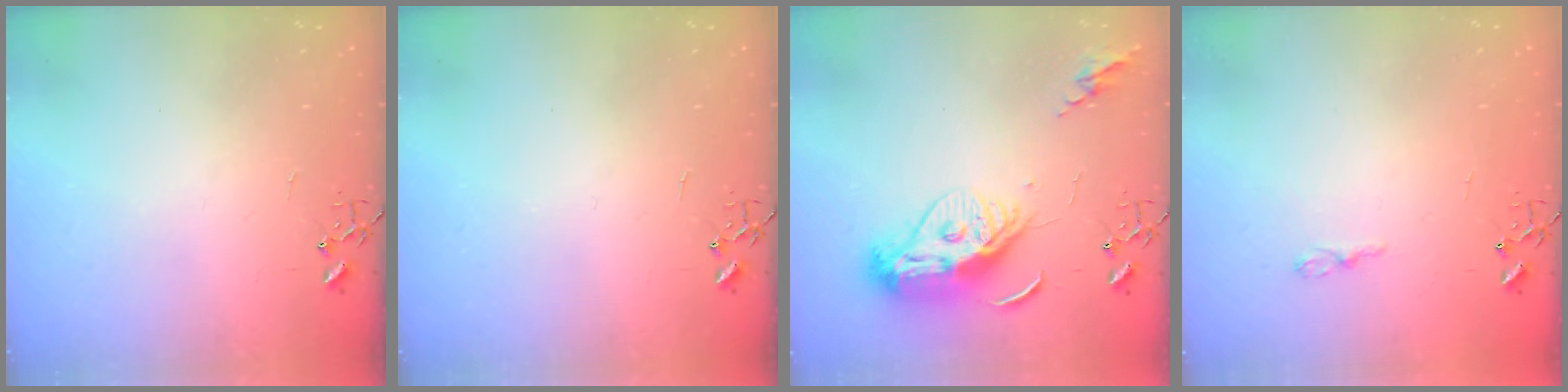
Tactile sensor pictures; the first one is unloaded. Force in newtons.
{"total": 0.0}
{"total": 13.5, "press": 13.4, "slide": 1.5}
{"total": 3.8, "press": 3.8, "slide": 0.4}